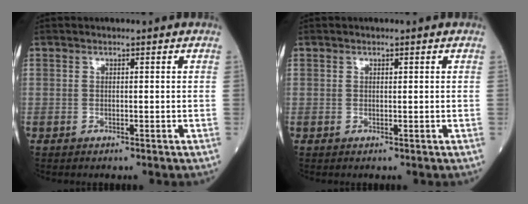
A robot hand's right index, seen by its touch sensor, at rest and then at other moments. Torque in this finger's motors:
{"motor_torque": [-0.12, -0.02, -0.04, -0.01]}